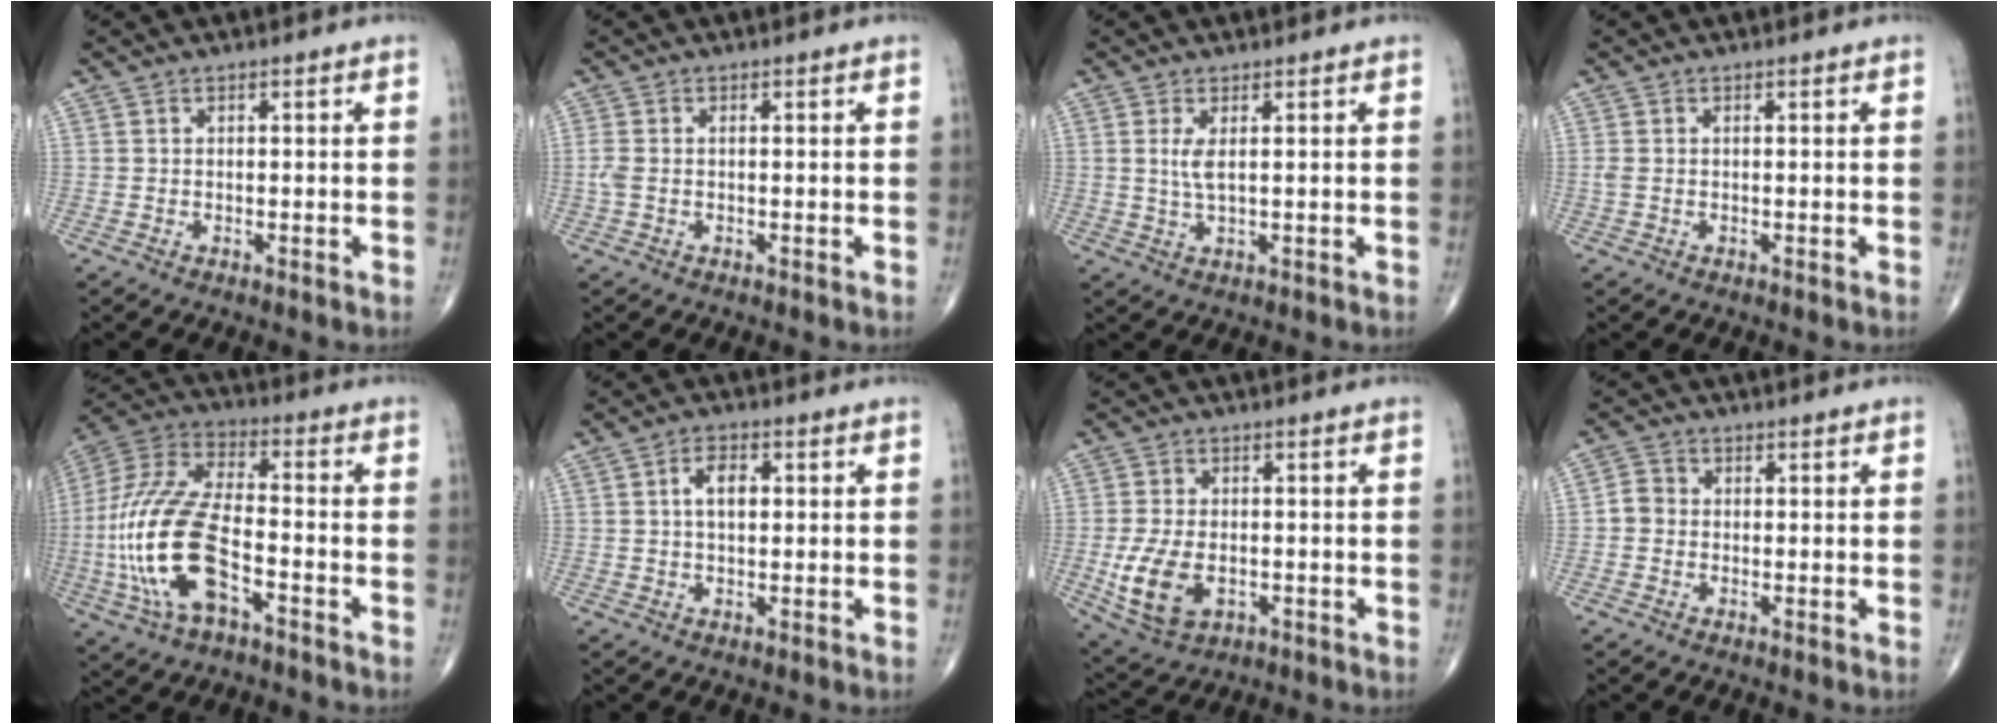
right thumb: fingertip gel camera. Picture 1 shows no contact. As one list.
[{"total": 2.2, "force": [-0.2, 1.2, 1.8], "torque": [-0.060, 0.005, -0.005]}, {"total": 2.9, "force": [0.7, 0.7, 2.7], "torque": [-0.064, -0.007, 0.019]}, {"total": 1.1, "force": [0.0, 0.6, 1.0], "torque": [-0.032, 0.006, 0.001]}, {"total": 20.6, "force": [-5.9, 9.1, 17.5], "torque": [-0.390, 0.026, -0.107]}, {"total": 4.6, "force": [0.7, 2.6, 3.7], "torque": [-0.065, 0.007, 0.008]}, {"total": 10.0, "force": [-2.3, 6.2, 7.5], "torque": [-0.151, -0.002, -0.032]}, {"total": 3.0, "force": [-0.5, 2.7, 1.3], "torque": [-0.013, 0.008, -0.016]}]